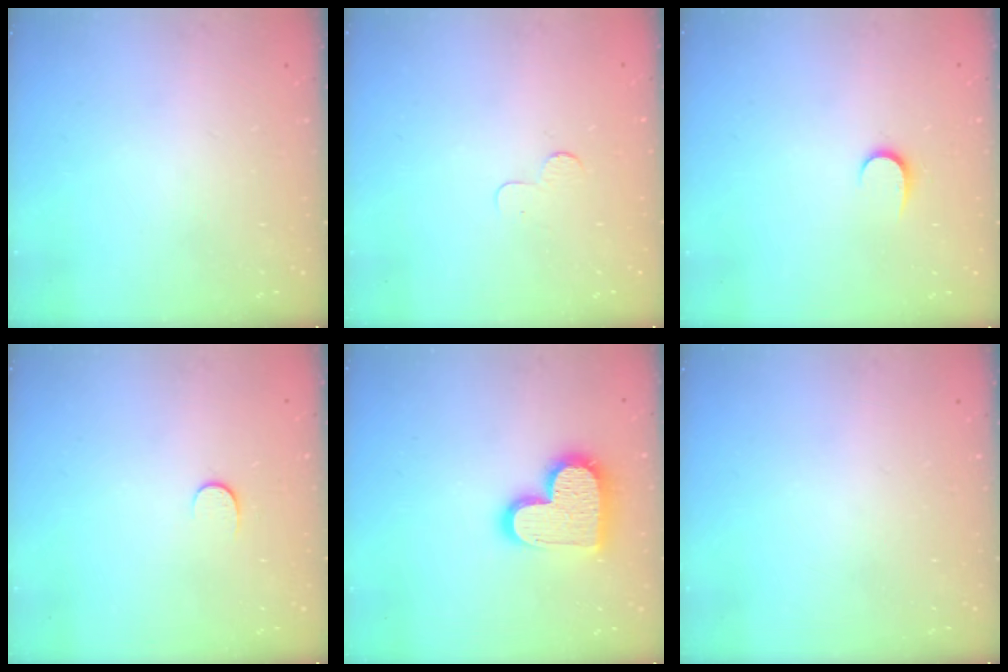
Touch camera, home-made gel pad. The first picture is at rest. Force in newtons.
{"total": 2.3, "press": 2.3, "slide": 0.2}
{"total": 5.1, "press": 5.1, "slide": 0.5}
{"total": 4.4, "press": 4.3, "slide": 0.7}
{"total": 16.0, "press": 16.0, "slide": 1.1}
{"total": 0.0}